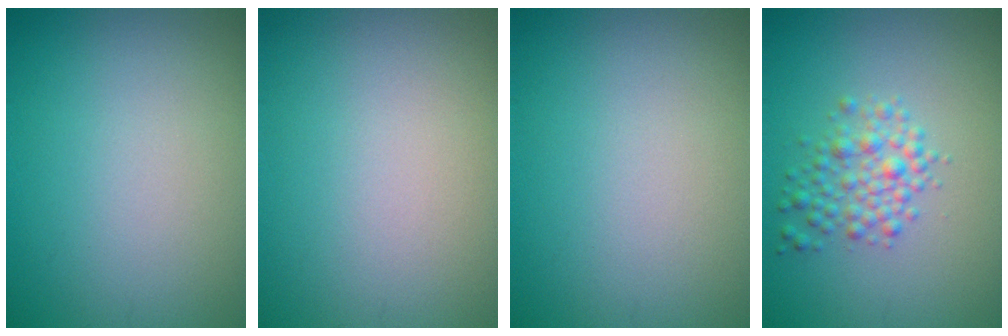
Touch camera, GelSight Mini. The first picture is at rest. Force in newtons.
{"total": 0.0}
{"total": 0.0}
{"total": 2.8, "press": 2.8, "slide": 0.1}